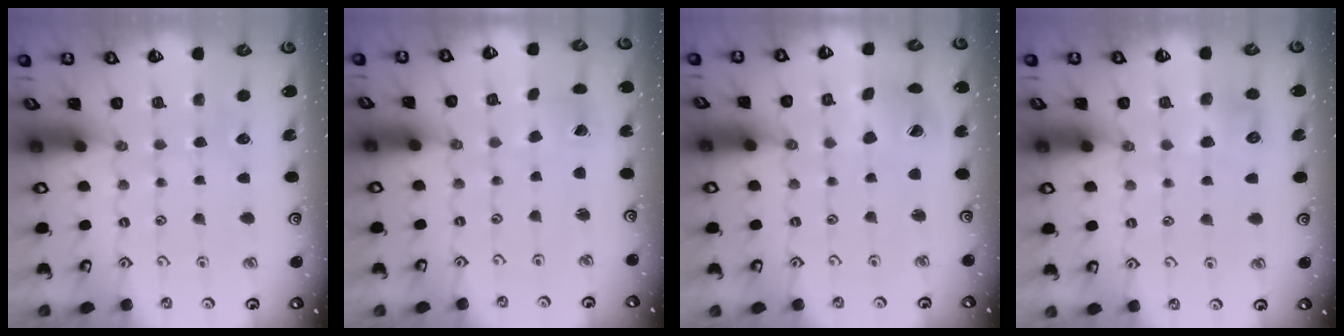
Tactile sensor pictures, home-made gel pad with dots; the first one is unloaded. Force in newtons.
{"total": 2.0, "press": 2.0, "slide": 0.2}
{"total": 5.9, "press": 5.8, "slide": 0.7}
{"total": 5.7, "press": 5.7, "slide": 0.6}